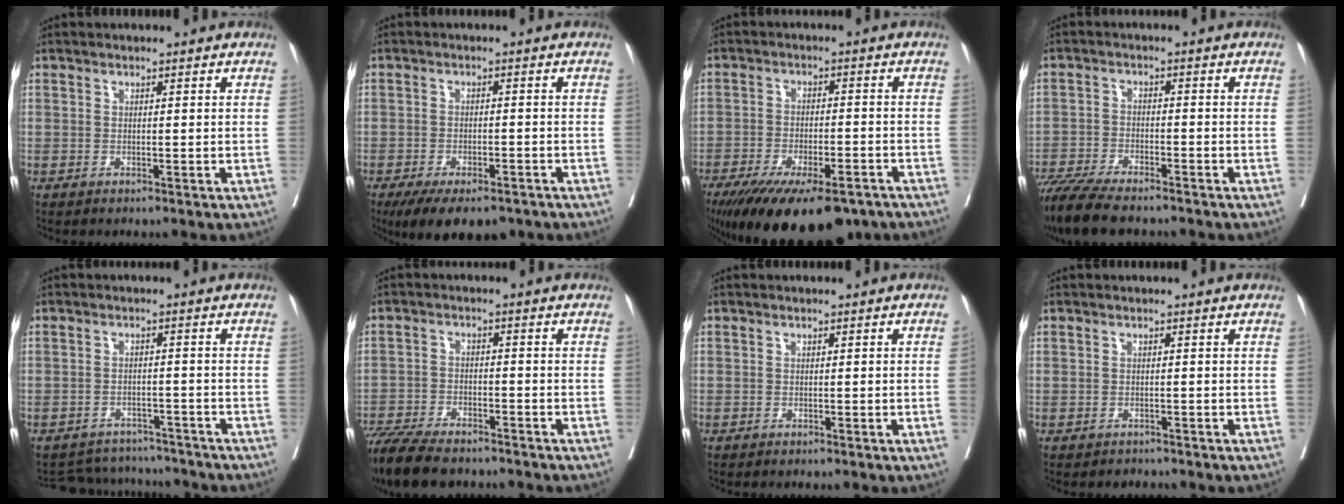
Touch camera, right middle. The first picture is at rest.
{"total": 10.6, "force": [-7.8, 4.2, 5.9], "torque": [-0.083, -0.009, -0.113]}
{"total": 18.0, "force": [-13.5, 5.5, 10.5], "torque": [-0.166, -0.026, -0.198]}
{"total": 11.7, "force": [-9.9, 2.2, 5.8], "torque": [-0.098, -0.022, -0.163]}
{"total": 8.5, "force": [-8.1, 2.5, 0.1], "torque": [0.004, 0.015, -0.109]}
{"total": 12.1, "force": [-10.1, 3.1, 5.7], "torque": [-0.100, -0.020, -0.166]}
{"total": 0.6, "force": [-0.1, -0.2, 0.6], "torque": [-0.005, 0.002, 0.001]}
{"total": 1.2, "force": [-1.0, 0.6, -0.2], "torque": [-0.003, 0.000, -0.018]}